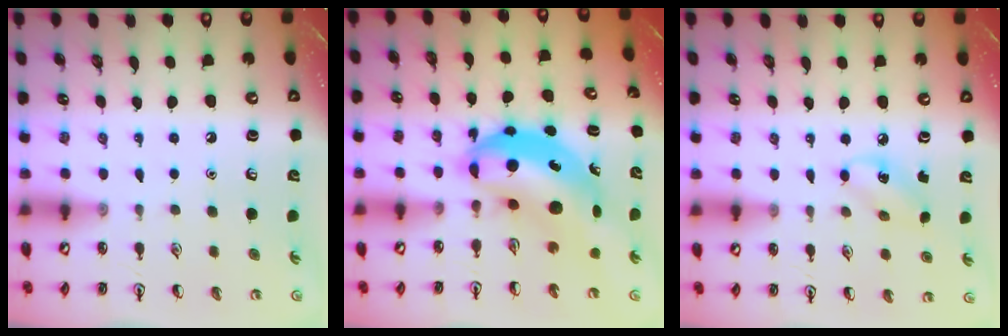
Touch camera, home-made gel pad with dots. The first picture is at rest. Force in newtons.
{"total": 9.3, "press": 9.0, "slide": 2.4}
{"total": 4.5, "press": 4.4, "slide": 0.8}